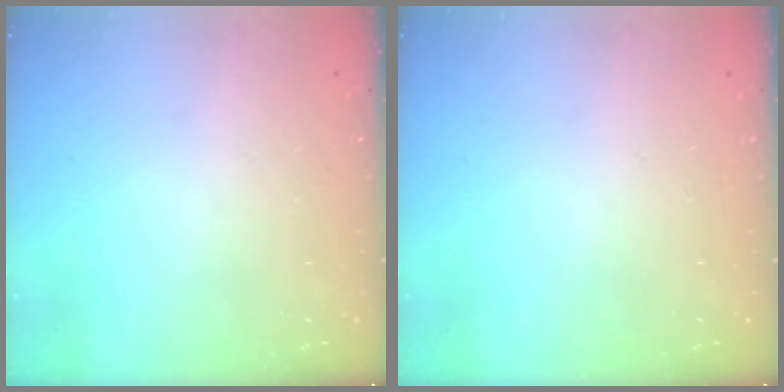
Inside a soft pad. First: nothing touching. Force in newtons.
{"total": 0.0}